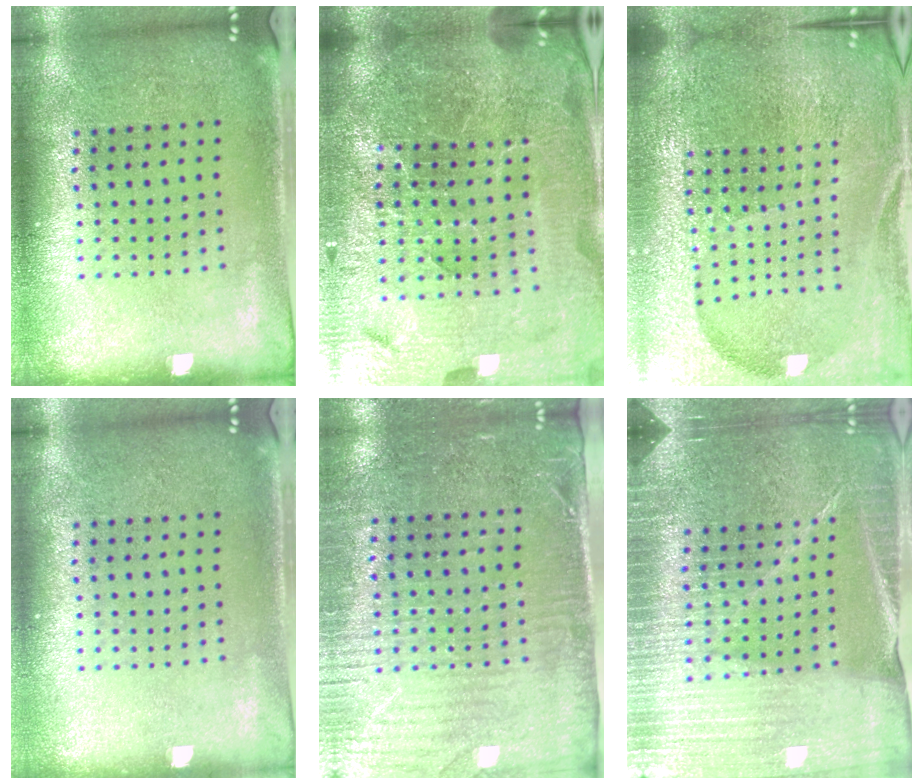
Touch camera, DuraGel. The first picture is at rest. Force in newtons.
{"total": 6.8, "press": 5.9, "slide": 3.3}
{"total": 5.8, "press": 5.2, "slide": 2.6}
{"total": 0.0}
{"total": 3.4, "press": 2.9, "slide": 1.7}
{"total": 4.3, "press": 4.1, "slide": 1.5}